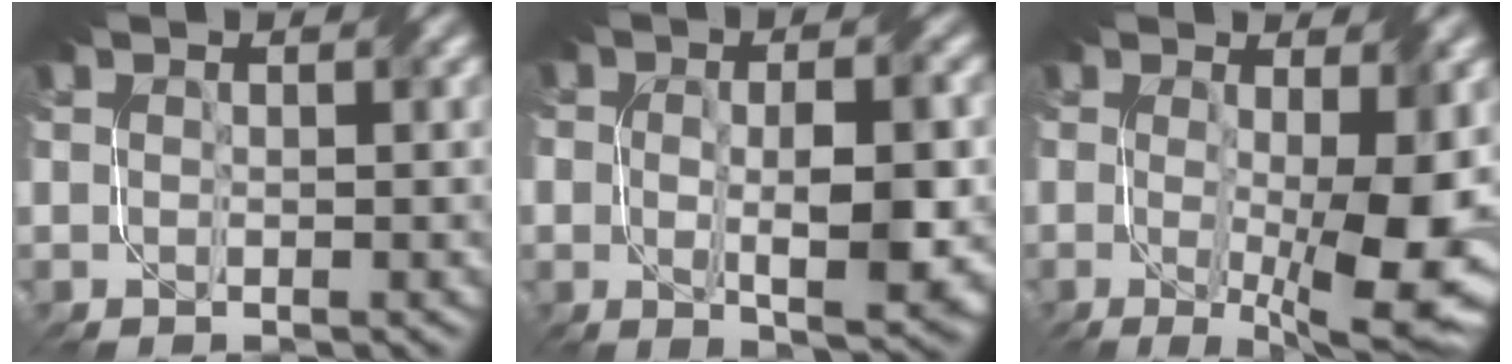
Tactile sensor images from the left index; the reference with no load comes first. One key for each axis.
{"total": 6.6, "fx": -1.0, "fy": 2.7, "fz": 5.9, "tx": -0.101, "ty": -0.011, "tz": -0.010}
{"total": 10.2, "fx": -1.1, "fy": 3.3, "fz": 9.6, "tx": -0.134, "ty": -0.016, "tz": -0.012}